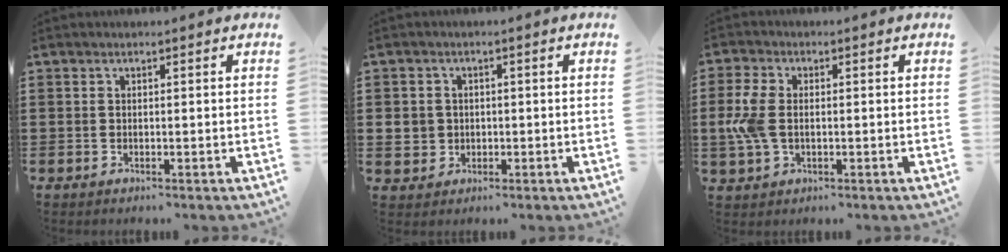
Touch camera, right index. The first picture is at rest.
{"total": 3.3, "force": [-0.1, 3.1, 1.1], "torque": [-0.032, 0.009, -0.005]}
{"total": 5.2, "force": [-0.3, 3.2, 4.1], "torque": [-0.111, -0.001, -0.013]}